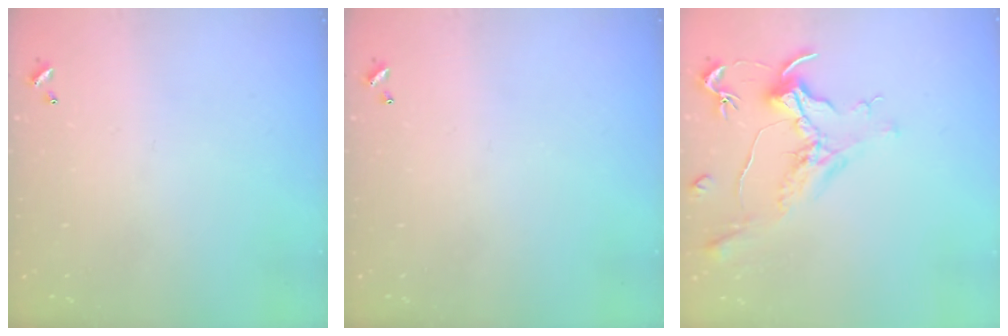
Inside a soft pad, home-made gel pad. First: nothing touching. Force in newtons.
{"total": 0.0}
{"total": 1.5, "press": 1.2, "slide": 0.9}